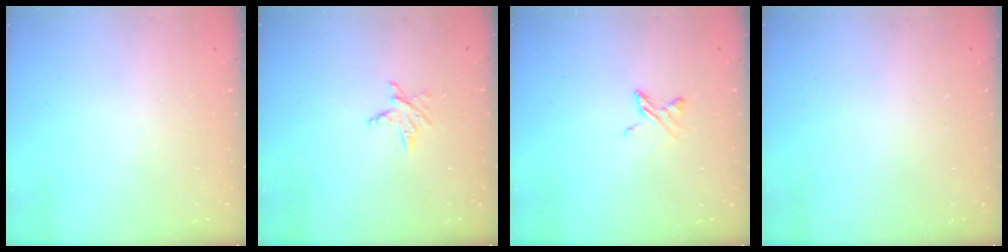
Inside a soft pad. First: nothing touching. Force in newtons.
{"total": 3.6, "press": 3.6, "slide": 0.4}
{"total": 5.1, "press": 5.1, "slide": 0.6}
{"total": 0.0}